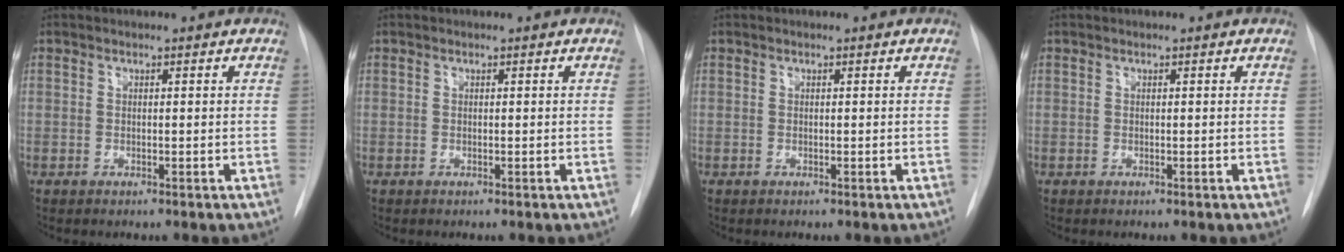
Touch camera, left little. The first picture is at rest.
{"total": 0.0}
{"total": 0.0}
{"total": 0.0}